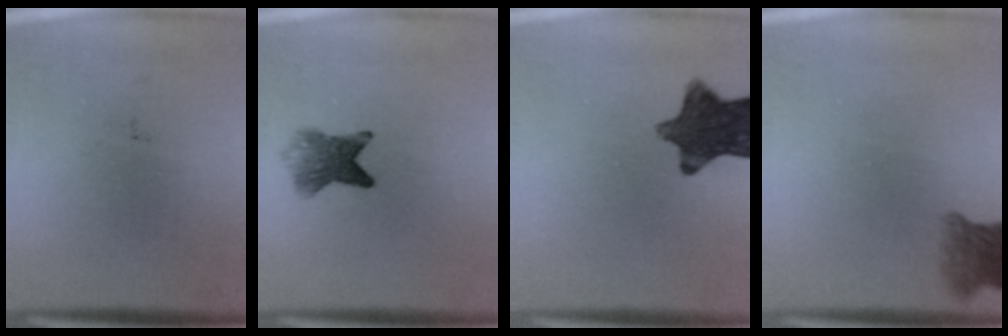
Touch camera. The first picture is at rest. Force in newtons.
{"total": 4.8}
{"total": 11.2}
{"total": 4.1}